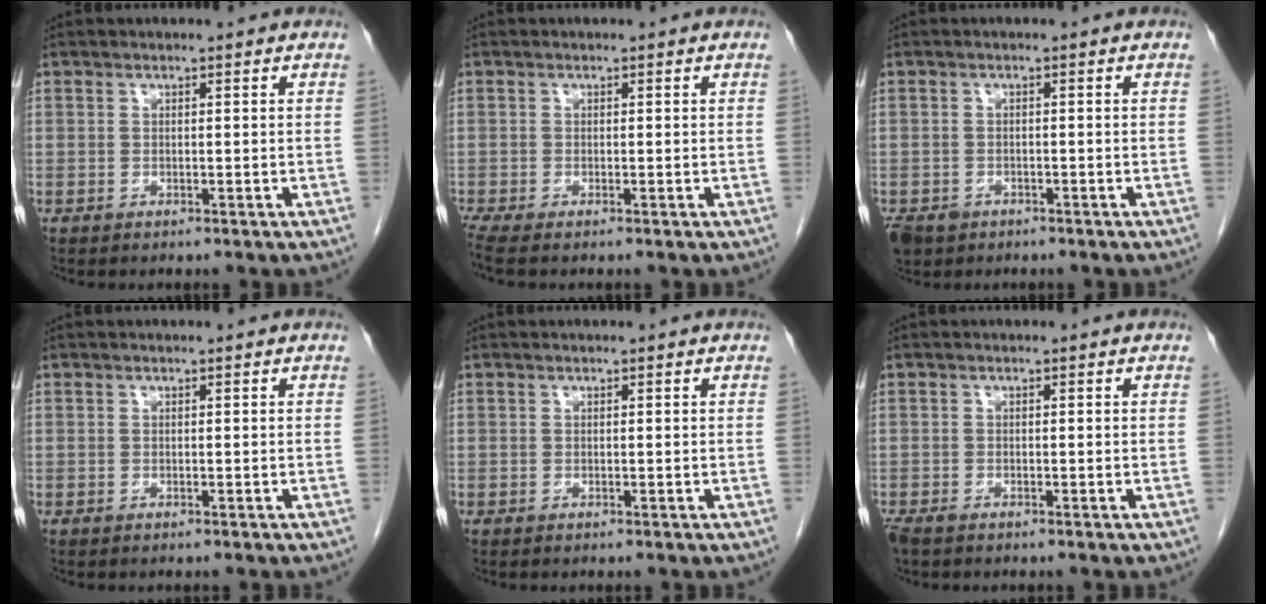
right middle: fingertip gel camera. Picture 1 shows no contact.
{"total": 1.6, "force": [-1.2, -0.1, 1.0], "torque": [-0.030, -0.008, -0.029]}
{"total": 5.3, "force": [-3.2, 3.8, 1.6], "torque": [-0.037, -0.001, -0.051]}
{"total": 0.0}
{"total": 0.0}
{"total": 1.8, "force": [-1.4, 0.6, 1.0], "torque": [-0.023, -0.006, -0.025]}